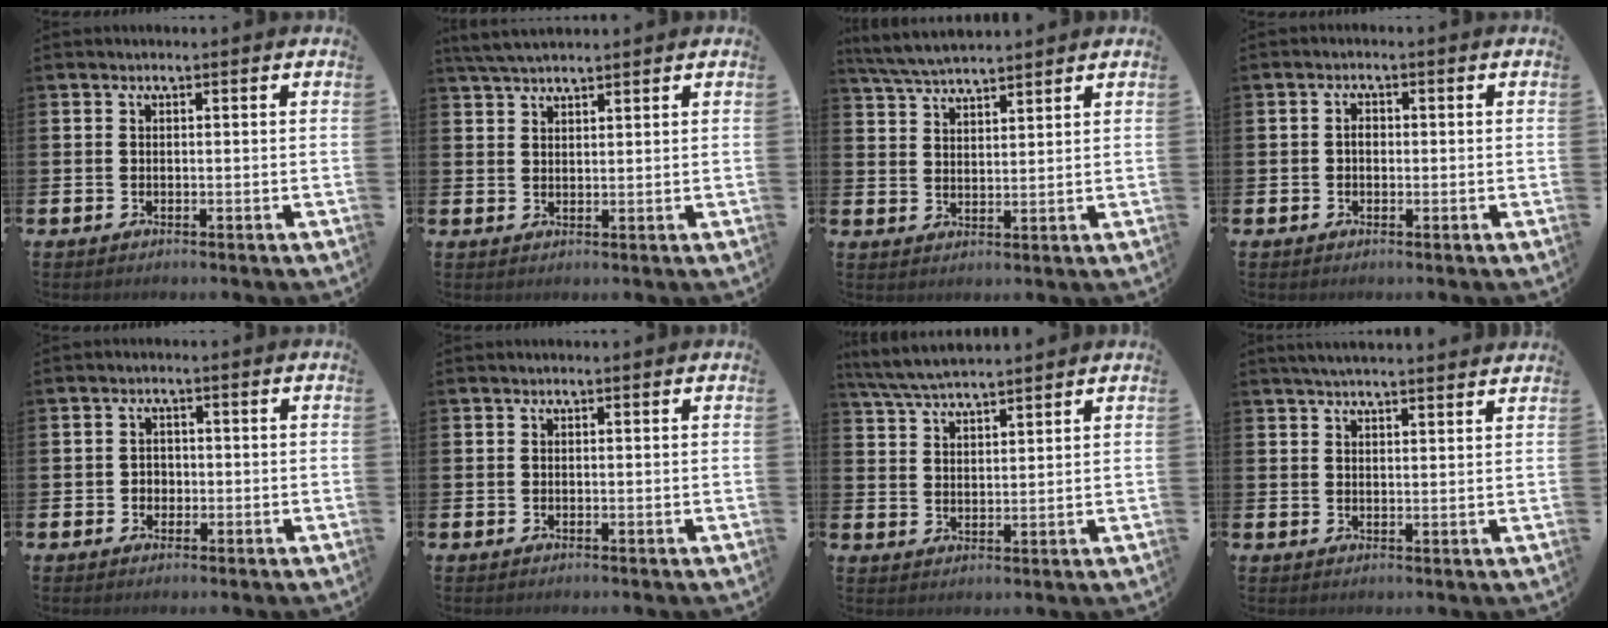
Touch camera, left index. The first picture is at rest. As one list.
[{"total": 3.8, "force": [3.5, 0.7, 1.3], "torque": [-0.028, -0.011, 0.065]}, {"total": 5.2, "force": [5.0, 0.4, 1.1], "torque": [-0.039, -0.022, 0.092]}, {"total": 1.7, "force": [-0.1, 1.2, 1.2], "torque": [-0.012, 0.004, -0.006]}, {"total": 1.8, "force": [-0.3, 1.7, 0.4], "torque": [-0.001, 0.003, -0.012]}, {"total": 0.0}, {"total": 5.5, "force": [5.3, 0.5, 1.4], "torque": [-0.044, -0.022, 0.096]}, {"total": 3.4, "force": [3.3, 0.0, 0.9], "torque": [-0.025, -0.010, 0.061]}]